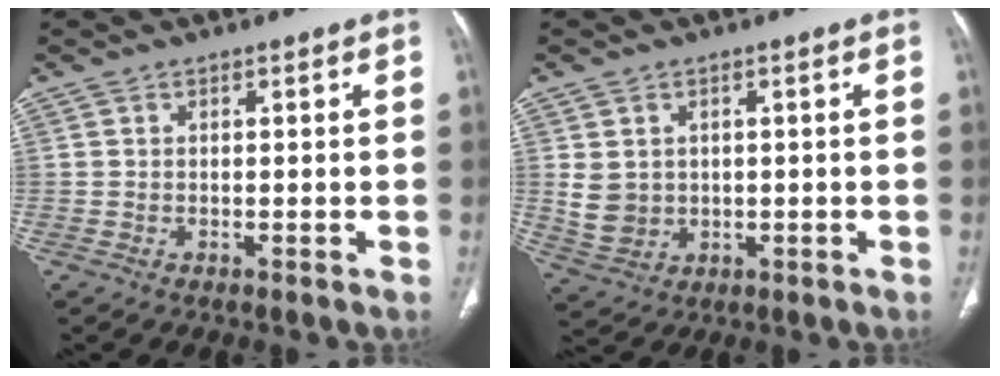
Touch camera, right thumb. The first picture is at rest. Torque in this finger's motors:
{"motor_torque": [-0.12, 0.43, 0.68, 0.36, 0.13]}